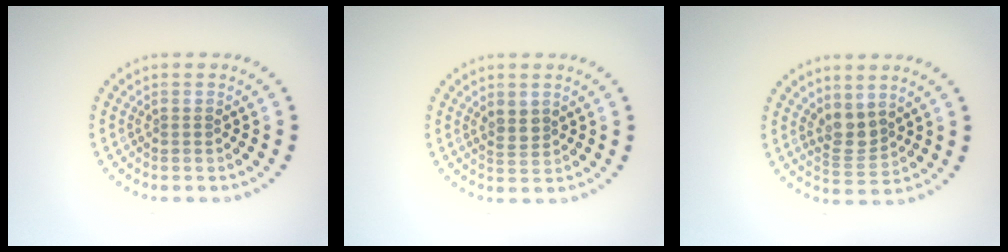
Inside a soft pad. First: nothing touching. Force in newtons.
{"total": 1.6, "press": 1.4, "slide": 0.8}
{"total": 2.7, "press": 2.2, "slide": 1.5}